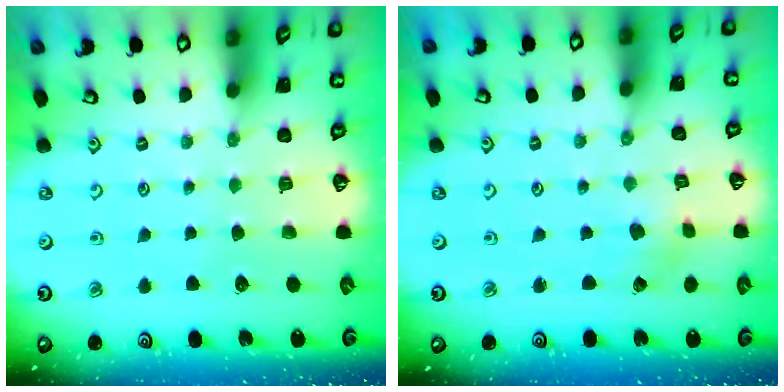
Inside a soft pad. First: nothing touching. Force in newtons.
{"total": 2.2, "press": 2.2, "slide": 0.4}